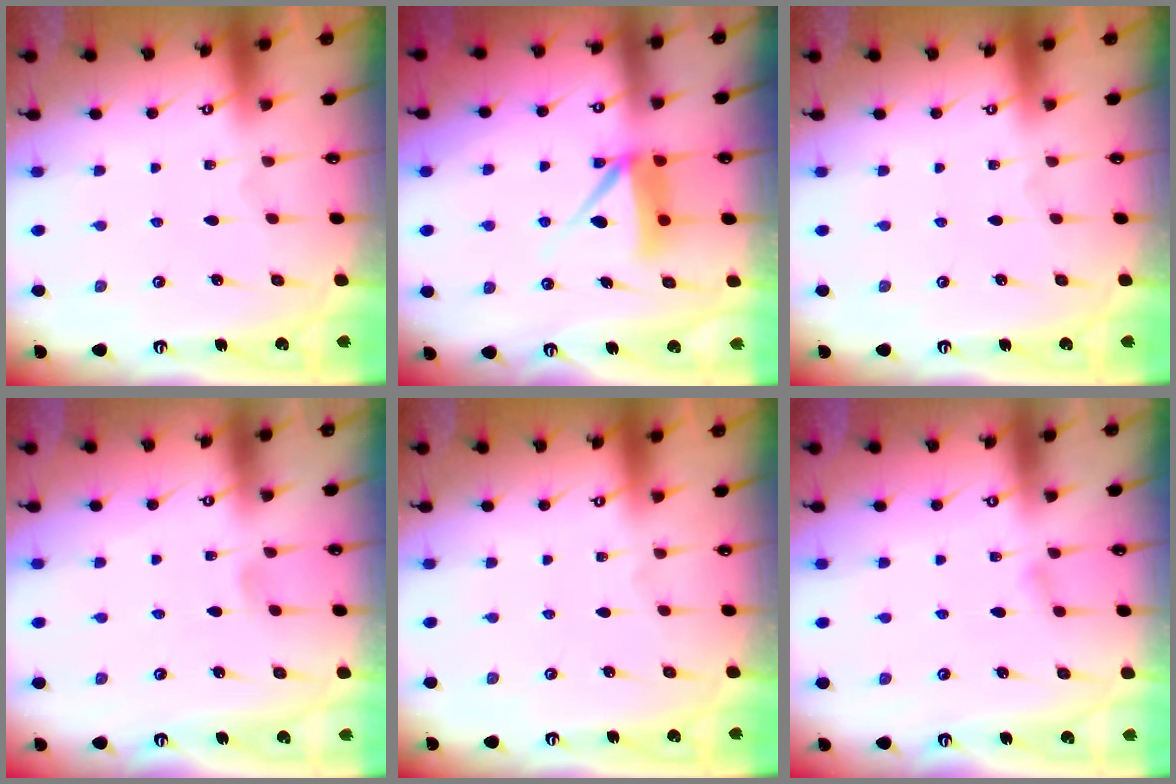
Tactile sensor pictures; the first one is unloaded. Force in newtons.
{"total": 7.9, "press": 7.8, "slide": 0.7}
{"total": 0.0}
{"total": 2.8, "press": 2.8, "slide": 0.4}
{"total": 0.0}
{"total": 3.3, "press": 3.3, "slide": 0.4}